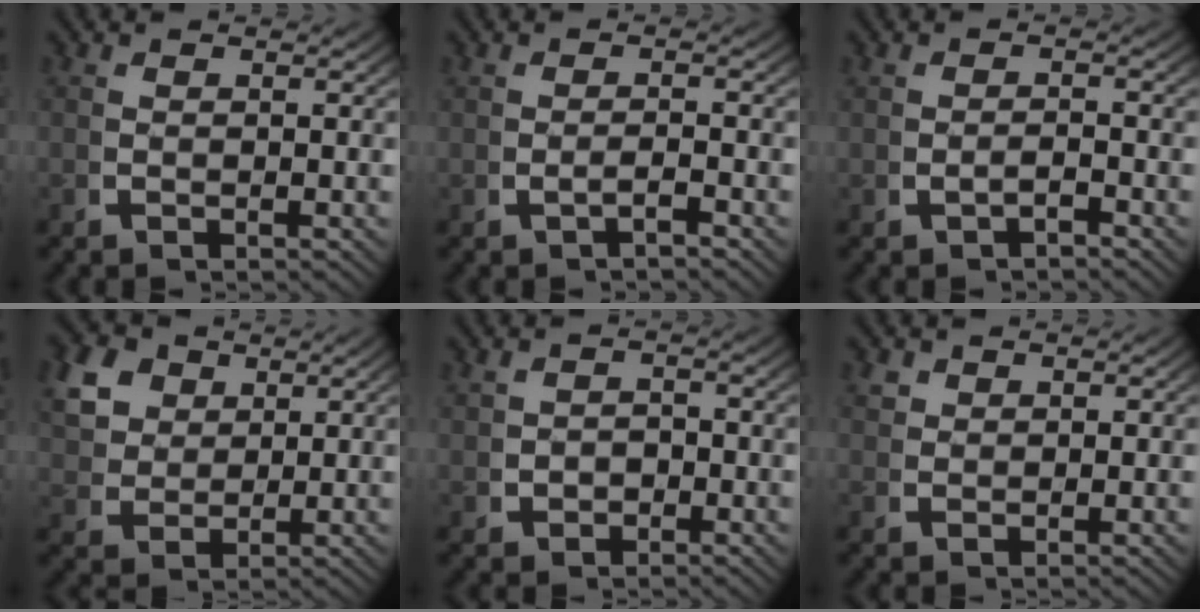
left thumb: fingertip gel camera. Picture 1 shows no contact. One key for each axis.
{"total": 1.4, "fx": -0.9, "fy": 0.3, "fz": 1.0, "tx": -0.025, "ty": 0.004, "tz": -0.016}
{"total": 1.3, "fx": -1.1, "fy": 0.4, "fz": 0.6, "tx": -0.017, "ty": 0.000, "tz": -0.017}
{"total": 7.2, "fx": 3.1, "fy": 5.4, "fz": 3.7, "tx": -0.088, "ty": -0.009, "tz": 0.060}
{"total": 1.7, "fx": -0.3, "fy": 1.5, "fz": 0.8, "tx": -0.021, "ty": -0.009, "tz": 0.001}
{"total": 1.5, "fx": 1.1, "fy": 0.8, "fz": 0.5, "tx": -0.007, "ty": 0.000, "tz": 0.027}